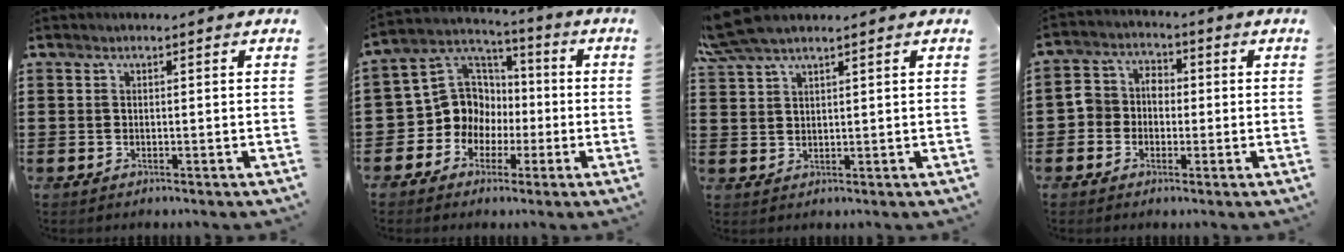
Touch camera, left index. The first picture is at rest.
{"total": 10.2, "force": [-1.4, 9.7, 3.0], "torque": [-0.108, 0.005, -0.026]}
{"total": 4.4, "force": [3.5, 0.8, 2.6], "torque": [-0.060, 0.001, 0.066]}
{"total": 4.5, "force": [-1.4, 4.0, 1.4], "torque": [-0.057, 0.011, -0.037]}